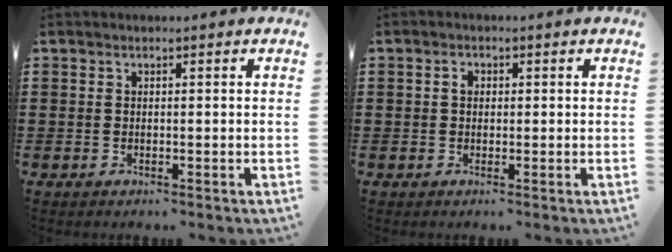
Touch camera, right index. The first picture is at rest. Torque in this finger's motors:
{"motor_torque": [0.70, 0.67, 0.32, 0.05]}